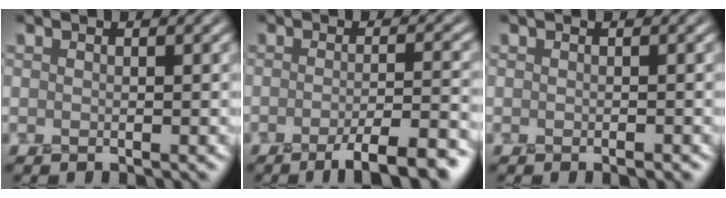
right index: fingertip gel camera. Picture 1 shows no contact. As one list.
[{"total": 6.3, "force": [-3.6, 1.3, 5.0], "torque": [-0.066, 0.002, -0.056]}, {"total": 0.6, "force": [-0.3, 0.1, 0.5], "torque": [-0.005, 0.000, -0.003]}]